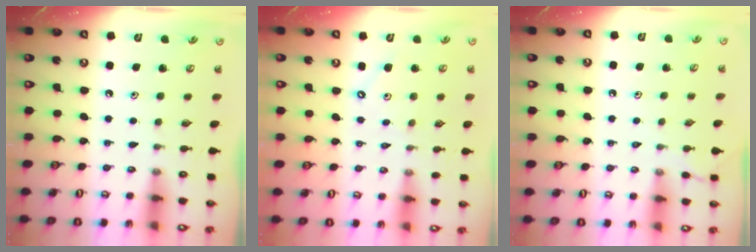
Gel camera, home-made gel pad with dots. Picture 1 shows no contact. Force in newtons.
{"total": 3.2, "press": 3.1, "slide": 0.5}
{"total": 1.8, "press": 1.8, "slide": 0.3}